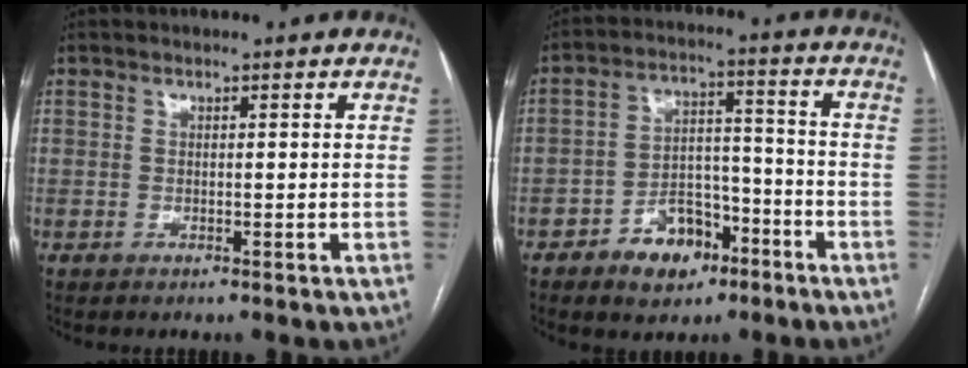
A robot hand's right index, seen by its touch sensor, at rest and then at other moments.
{"total": 8.9, "force": [-5.3, 5.3, 4.9], "torque": [-0.078, 0.024, -0.081]}